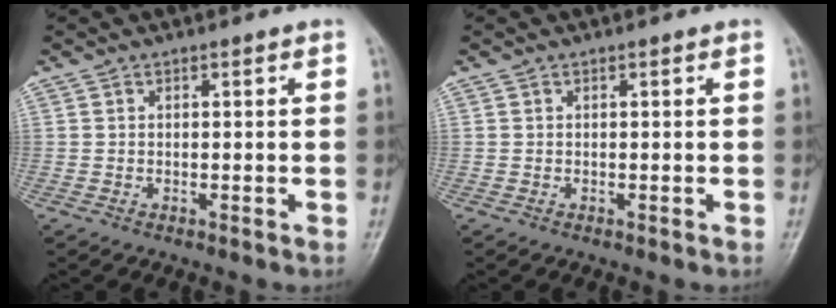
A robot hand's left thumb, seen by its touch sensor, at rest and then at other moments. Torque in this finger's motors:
{"motor_torque": [0.00, 0.00, -0.04, -0.06, 0.00]}